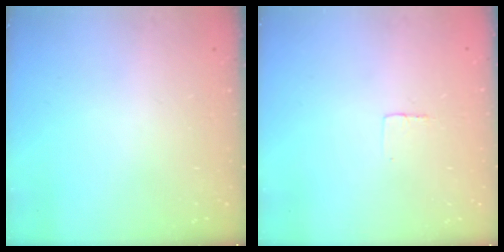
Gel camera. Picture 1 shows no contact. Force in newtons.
{"total": 2.3, "press": 2.3, "slide": 0.1}